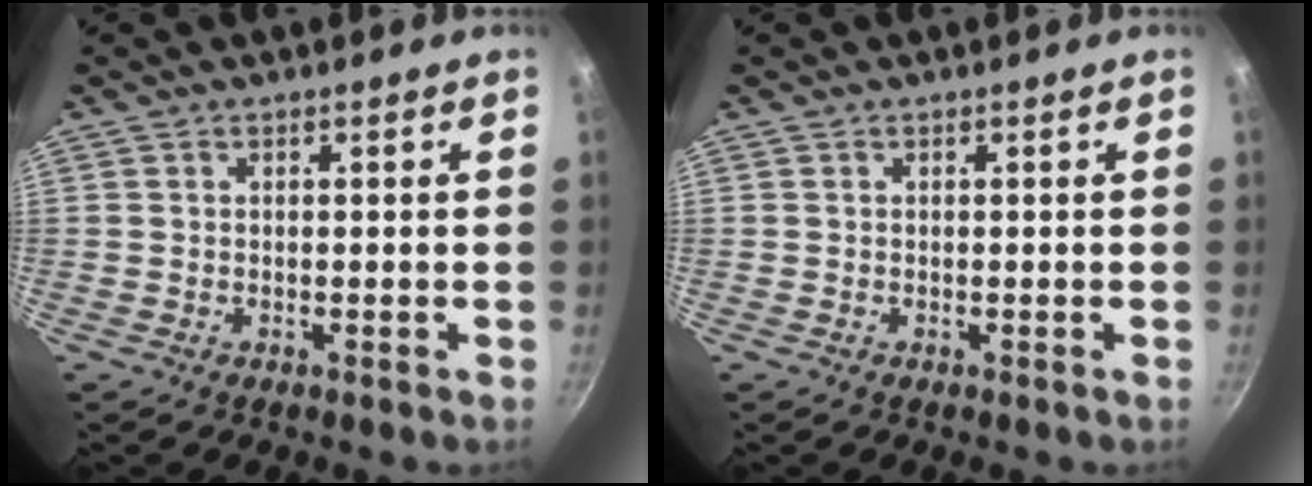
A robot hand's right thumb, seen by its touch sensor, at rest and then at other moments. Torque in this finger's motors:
{"motor_torque": [-0.01, -0.01, -0.16, 0.10, 0.00]}